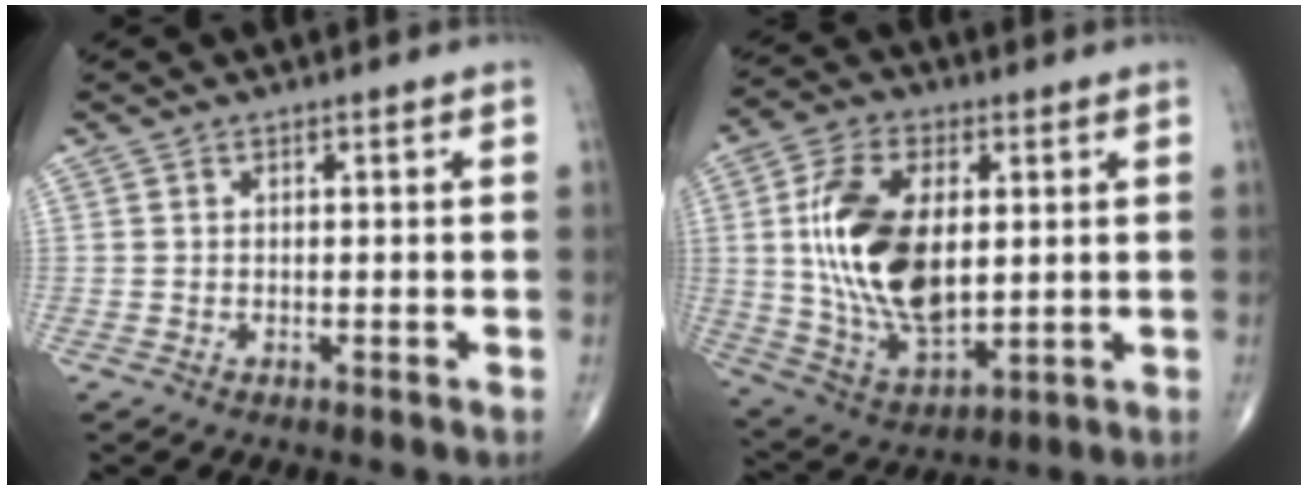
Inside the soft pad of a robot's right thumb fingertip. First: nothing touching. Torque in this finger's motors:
{"motor_torque": [1.65, 3.36, 1.98, 0.28, 0.19]}